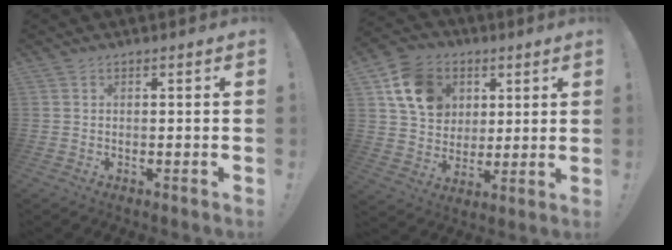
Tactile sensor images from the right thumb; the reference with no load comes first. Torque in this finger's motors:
{"motor_torque": [-0.19, 0.80, 0.53, -0.26, 0.06]}